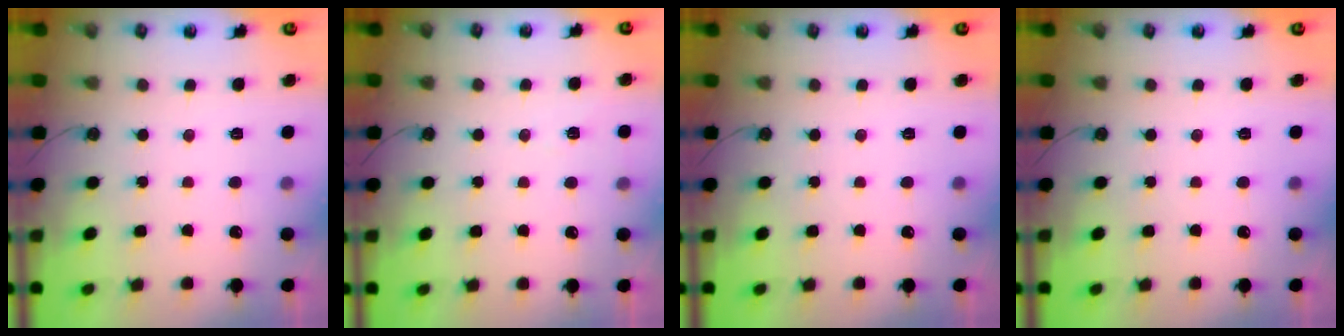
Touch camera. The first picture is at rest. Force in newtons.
{"total": 5.6, "press": 3.5, "slide": 4.4}
{"total": 0.0}
{"total": 0.0}